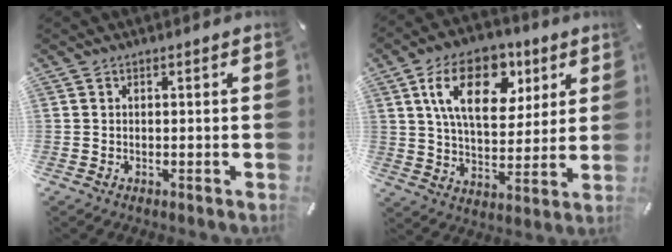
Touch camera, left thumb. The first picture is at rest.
{"total": 17.6, "force": [7.6, 10.9, 11.5], "torque": [-0.182, -0.009, 0.133]}